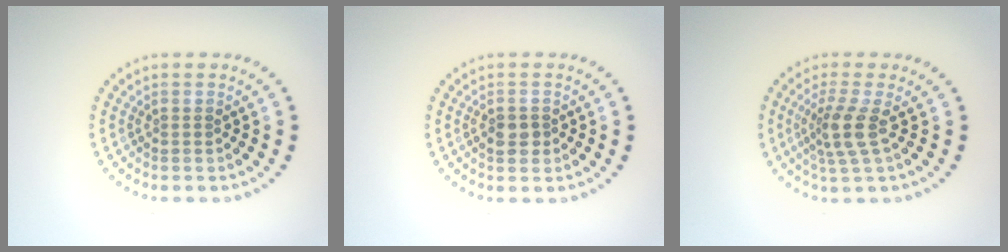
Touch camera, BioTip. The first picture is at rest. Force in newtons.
{"total": 1.6, "press": 1.6, "slide": 0.3}
{"total": 2.7, "press": 2.1, "slide": 1.7}